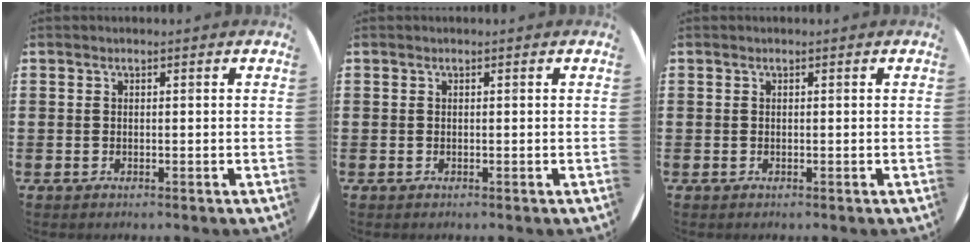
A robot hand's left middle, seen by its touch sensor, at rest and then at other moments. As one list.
[{"total": 0.0}, {"total": 0.0}]